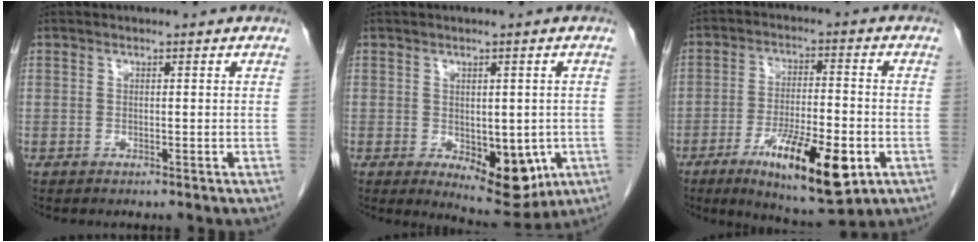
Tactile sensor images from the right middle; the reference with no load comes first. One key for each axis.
{"total": 8.6, "fx": -2.3, "fy": 4.1, "fz": 7.2, "tx": -0.084, "ty": -0.014, "tz": -0.016}
{"total": 14.4, "fx": -6.1, "fy": 3.3, "fz": 12.7, "tx": -0.213, "ty": -0.021, "tz": -0.089}